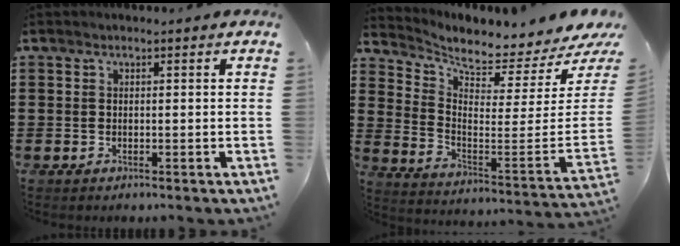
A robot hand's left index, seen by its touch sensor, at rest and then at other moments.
{"total": 4.2, "force": [3.7, 0.0, 1.8], "torque": [-0.054, -0.065, 0.057]}